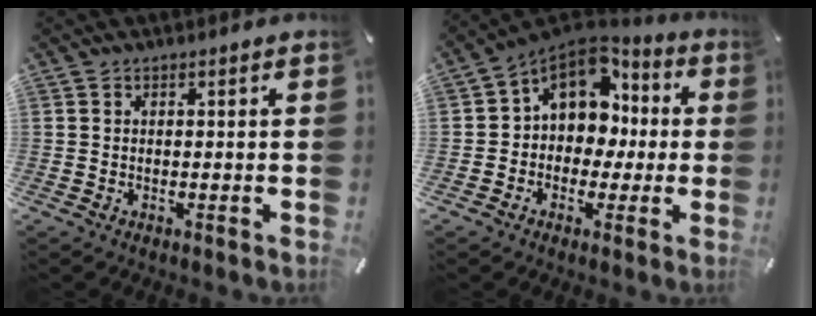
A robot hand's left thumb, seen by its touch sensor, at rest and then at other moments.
{"total": 11.5, "force": [3.1, 9.6, 5.5], "torque": [-0.104, -0.013, 0.062]}